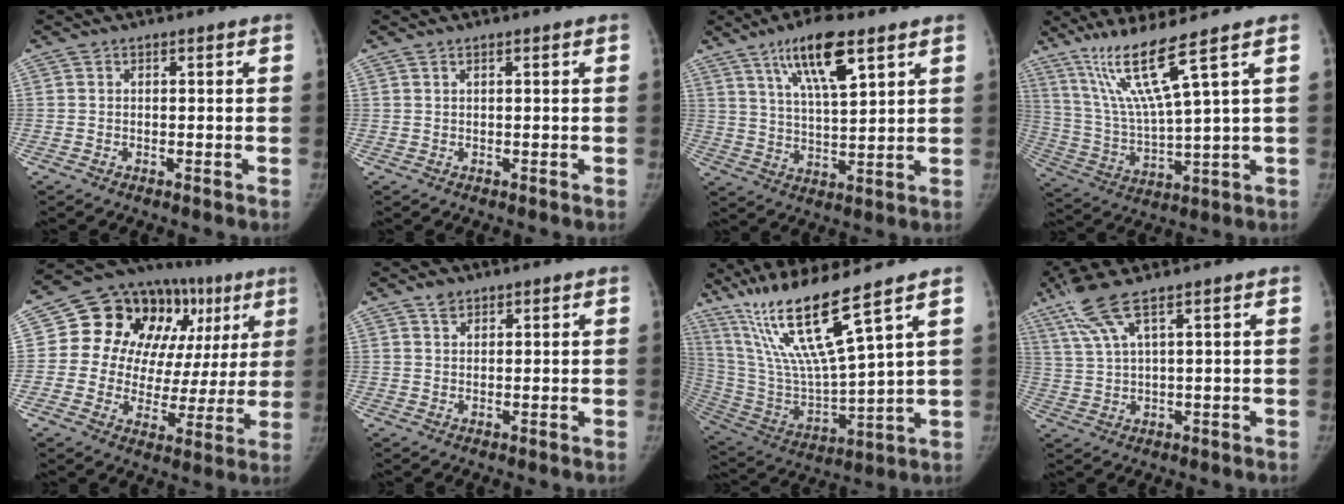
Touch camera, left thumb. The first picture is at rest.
{"total": 0.0}
{"total": 12.2, "force": [7.0, 3.2, 9.5], "torque": [-0.157, -0.028, 0.127]}
{"total": 12.3, "force": [7.6, -1.1, 9.6], "torque": [-0.197, -0.049, 0.161]}
{"total": 22.8, "force": [7.3, 15.8, 14.8], "torque": [-0.144, 0.034, 0.108]}
{"total": 2.0, "force": [1.5, 1.1, 0.7], "torque": [-0.006, -0.005, 0.026]}
{"total": 18.5, "force": [12.0, 0.8, 14.1], "torque": [-0.266, -0.063, 0.237]}
{"total": 7.7, "force": [4.8, 0.9, 5.9], "torque": [-0.149, -0.008, 0.106]}